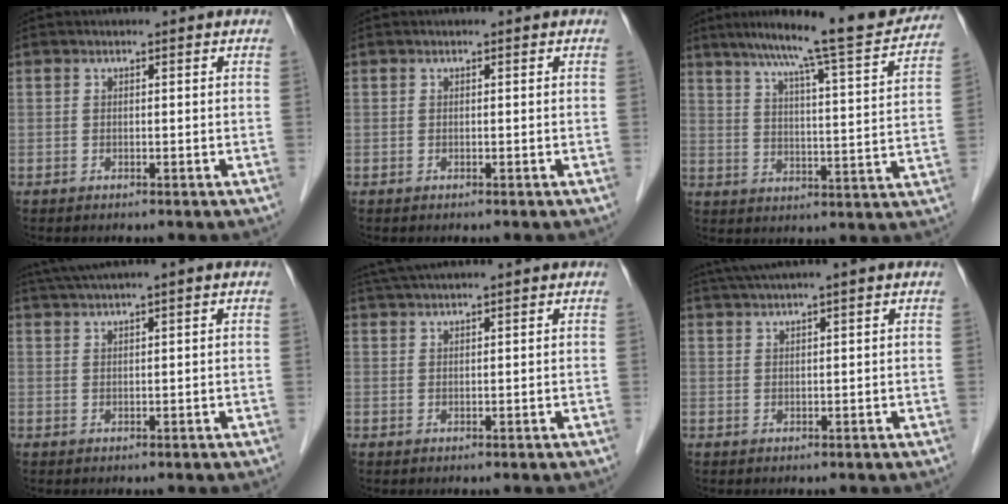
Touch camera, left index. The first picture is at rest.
{"total": 0.0}
{"total": 18.7, "force": [16.4, 0.4, 9.1], "torque": [-0.136, -0.015, 0.219]}
{"total": 5.3, "force": [4.1, -1.0, 3.2], "torque": [-0.059, 0.031, 0.075]}
{"total": 7.1, "force": [6.2, -0.7, 3.4], "torque": [-0.055, 0.044, 0.095]}
{"total": 6.2, "force": [4.9, -1.1, 3.6], "torque": [-0.058, 0.035, 0.081]}